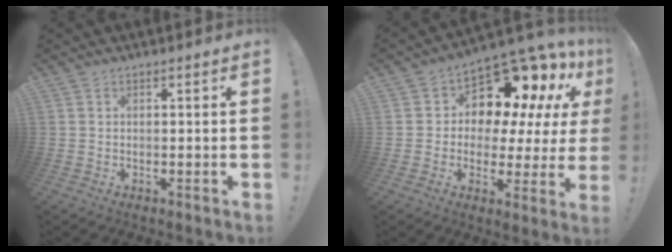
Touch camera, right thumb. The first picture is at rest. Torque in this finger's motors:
{"motor_torque": [1.88, 2.74, 0.26, 0.05, 0.02]}